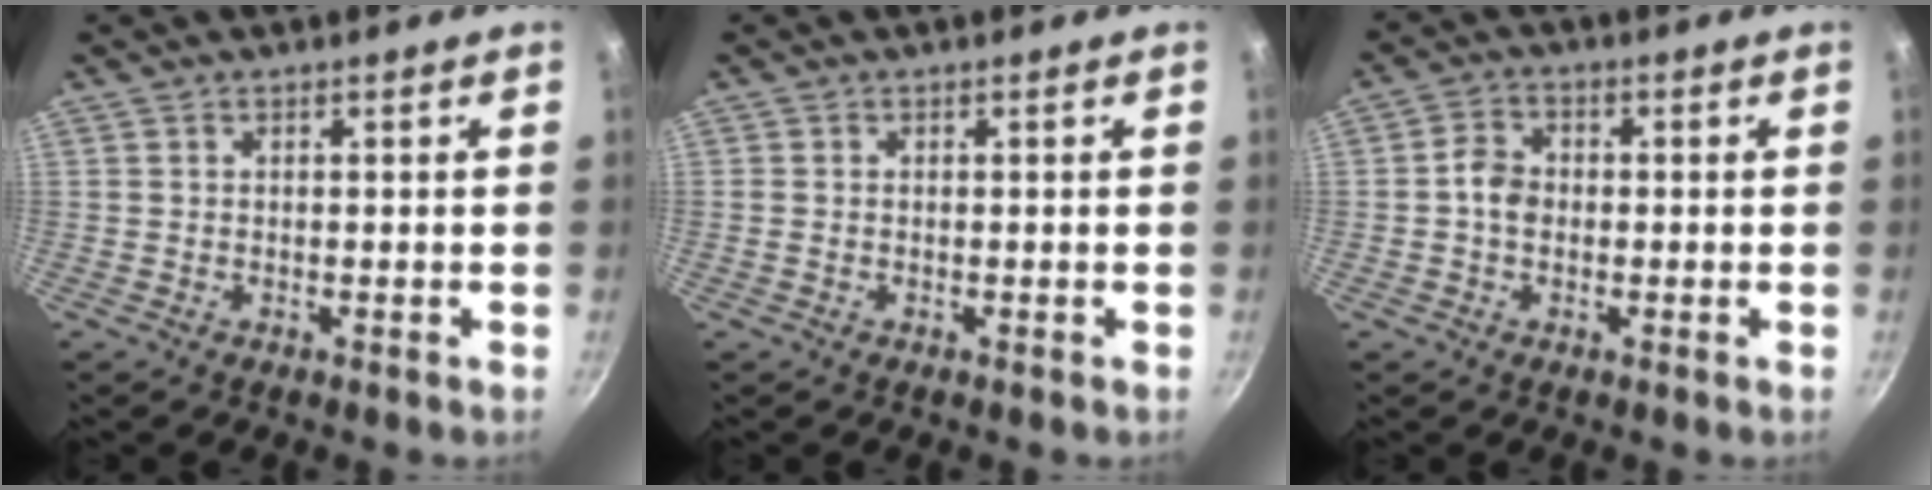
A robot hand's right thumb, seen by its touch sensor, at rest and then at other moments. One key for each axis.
{"total": 0.7, "fx": -0.2, "fy": 0.6, "fz": 0.4, "tx": -0.008, "ty": 0.001, "tz": -0.003}
{"total": 4.2, "fx": -0.5, "fy": 3.3, "fz": 2.5, "tx": -0.032, "ty": 0.017, "tz": -0.016}